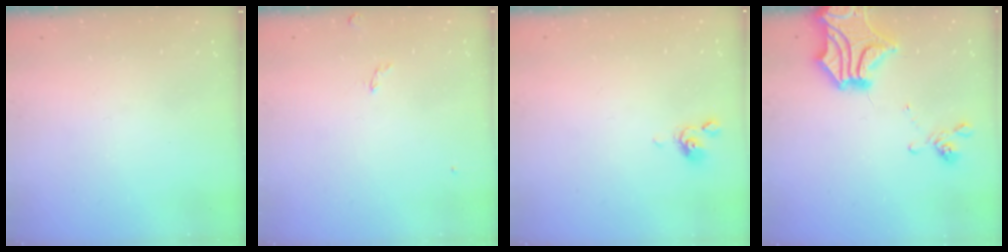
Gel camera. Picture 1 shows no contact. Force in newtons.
{"total": 3.0, "press": 2.9, "slide": 0.4}
{"total": 0.9, "press": 0.8, "slide": 0.3}
{"total": 7.2, "press": 6.6, "slide": 2.8}